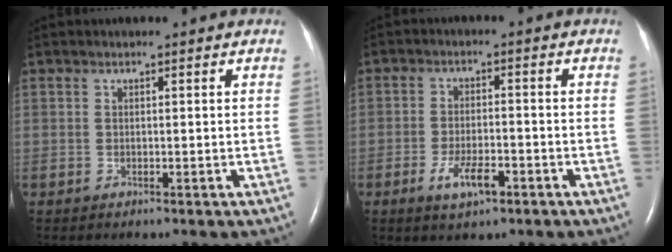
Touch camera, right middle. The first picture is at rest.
{"total": 5.1, "force": [-2.7, 1.6, 4.0], "torque": [-0.080, -0.003, -0.043]}